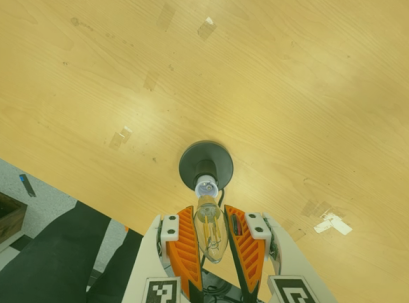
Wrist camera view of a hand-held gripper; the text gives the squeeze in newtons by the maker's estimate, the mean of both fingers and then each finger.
{"total": 12.6, "left": 12.6, "right": 12.6}